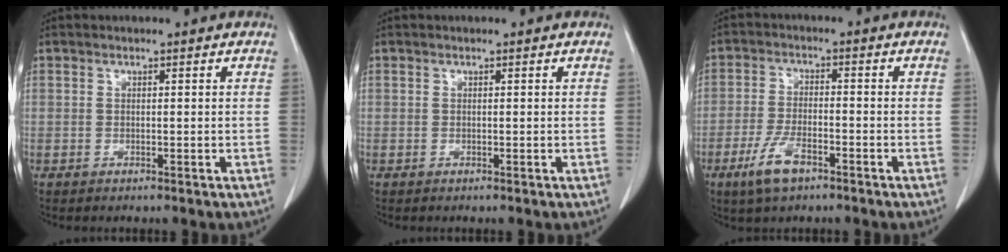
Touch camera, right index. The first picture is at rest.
{"total": 0.0}
{"total": 6.3, "force": [-3.7, 2.1, 4.6], "torque": [-0.098, -0.007, -0.064]}